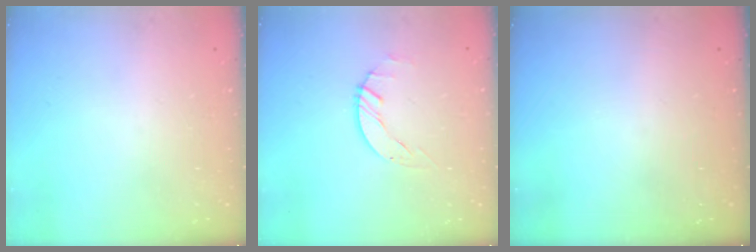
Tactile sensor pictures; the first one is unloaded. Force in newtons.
{"total": 1.6, "press": 1.6, "slide": 0.3}
{"total": 0.0}